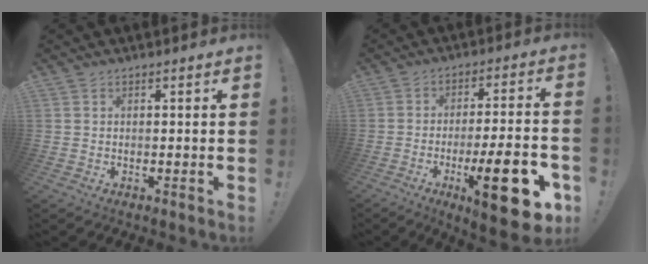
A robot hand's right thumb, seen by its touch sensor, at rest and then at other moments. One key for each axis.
{"total": 19.3, "fx": -7.9, "fy": 4.7, "fz": 16.9, "tx": -0.229, "ty": 0.032, "tz": -0.113}